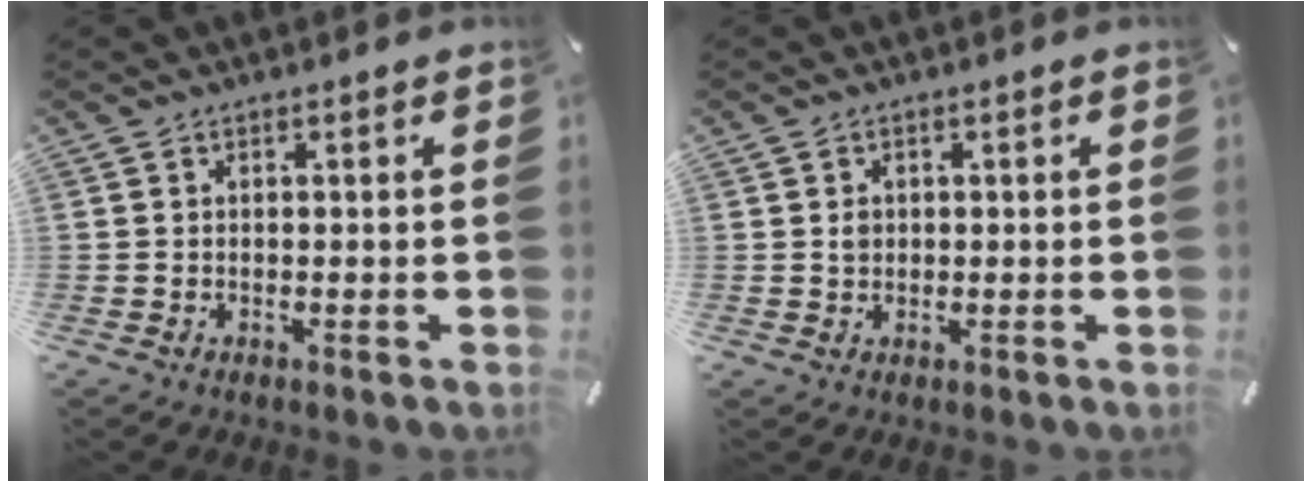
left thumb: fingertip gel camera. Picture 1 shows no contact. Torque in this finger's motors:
{"motor_torque": [0.22, 0.22, 0.13, -0.20, -0.01]}